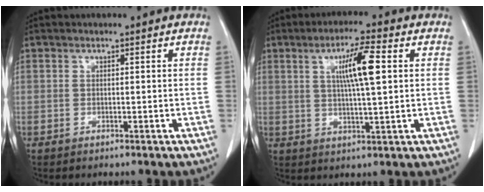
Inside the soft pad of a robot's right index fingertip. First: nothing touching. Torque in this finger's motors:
{"motor_torque": [0.71, 0.38, 0.25, 0.11]}